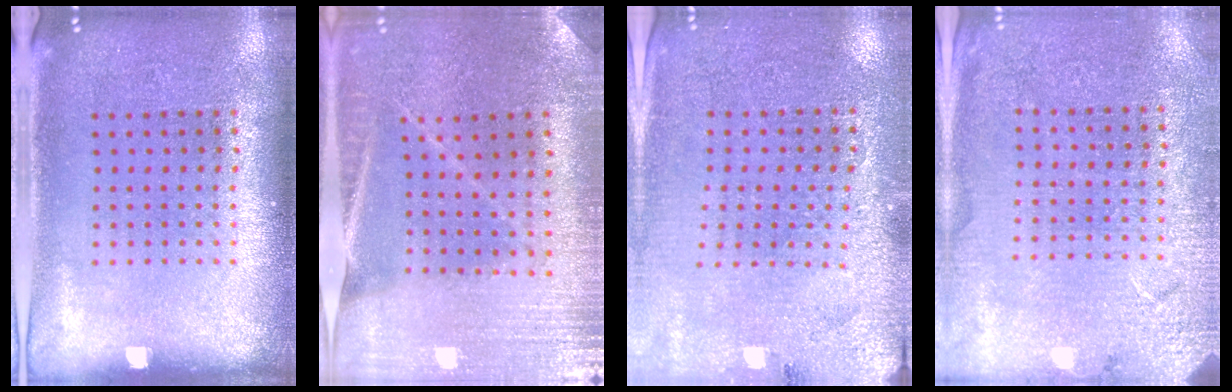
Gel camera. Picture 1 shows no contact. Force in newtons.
{"total": 1.2, "press": 1.2, "slide": 0.1}
{"total": 2.9, "press": 2.8, "slide": 0.4}
{"total": 2.7, "press": 2.7, "slide": 0.1}